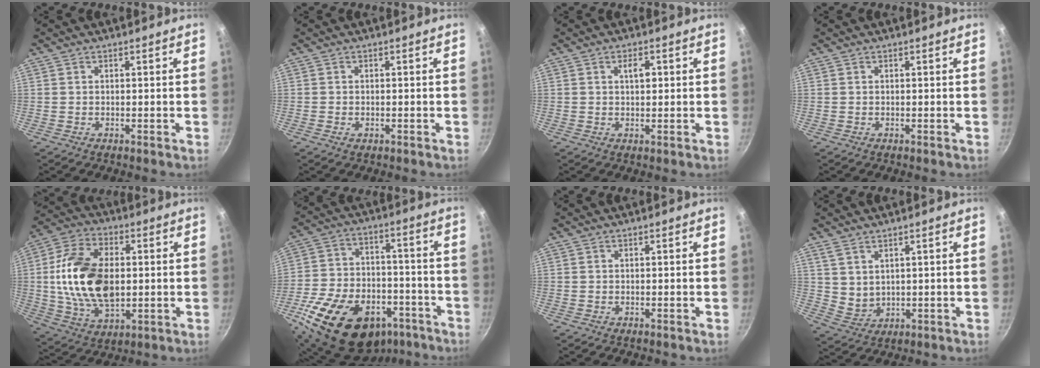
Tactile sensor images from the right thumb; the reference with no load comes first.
{"total": 1.1, "force": [-0.4, 0.7, 0.7], "torque": [-0.011, 0.001, -0.007]}
{"total": 3.1, "force": [0.7, 1.7, 2.5], "torque": [-0.027, -0.001, 0.009]}
{"total": 0.0}
{"total": 19.0, "force": [0.8, 11.7, 14.9], "torque": [-0.261, 0.007, 0.013]}
{"total": 27.4, "force": [-15.0, 16.6, 15.8], "torque": [-0.247, 0.061, -0.234]}
{"total": 0.0}
{"total": 4.2, "force": [2.5, 2.6, 2.2], "torque": [-0.033, -0.017, 0.060]}